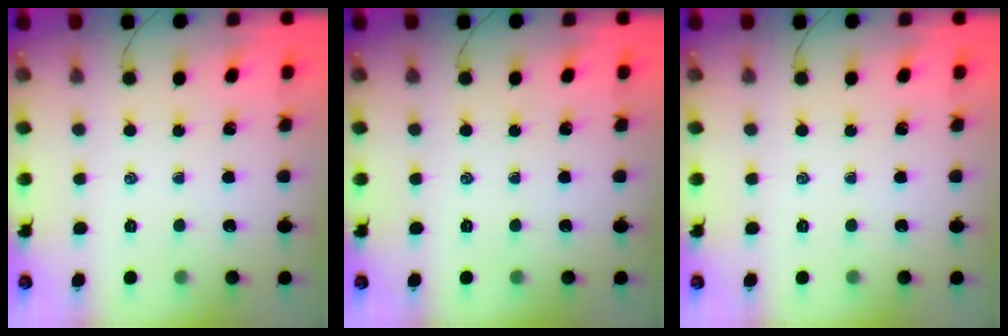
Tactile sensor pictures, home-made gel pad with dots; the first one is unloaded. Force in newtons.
{"total": 0.0}
{"total": 0.0}